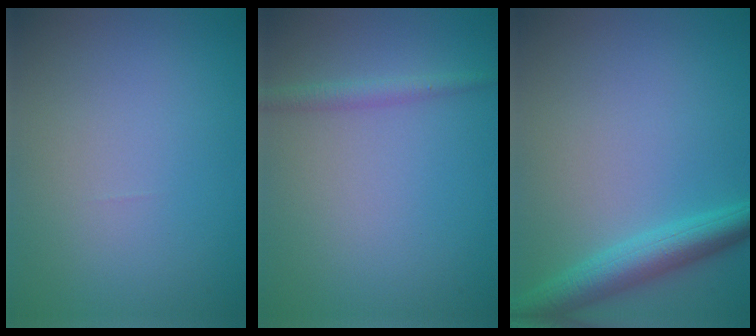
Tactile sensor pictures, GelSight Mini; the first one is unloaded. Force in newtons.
{"total": 1.4, "press": 1.4, "slide": 0.1}
{"total": 4.2, "press": 4.2, "slide": 0.2}